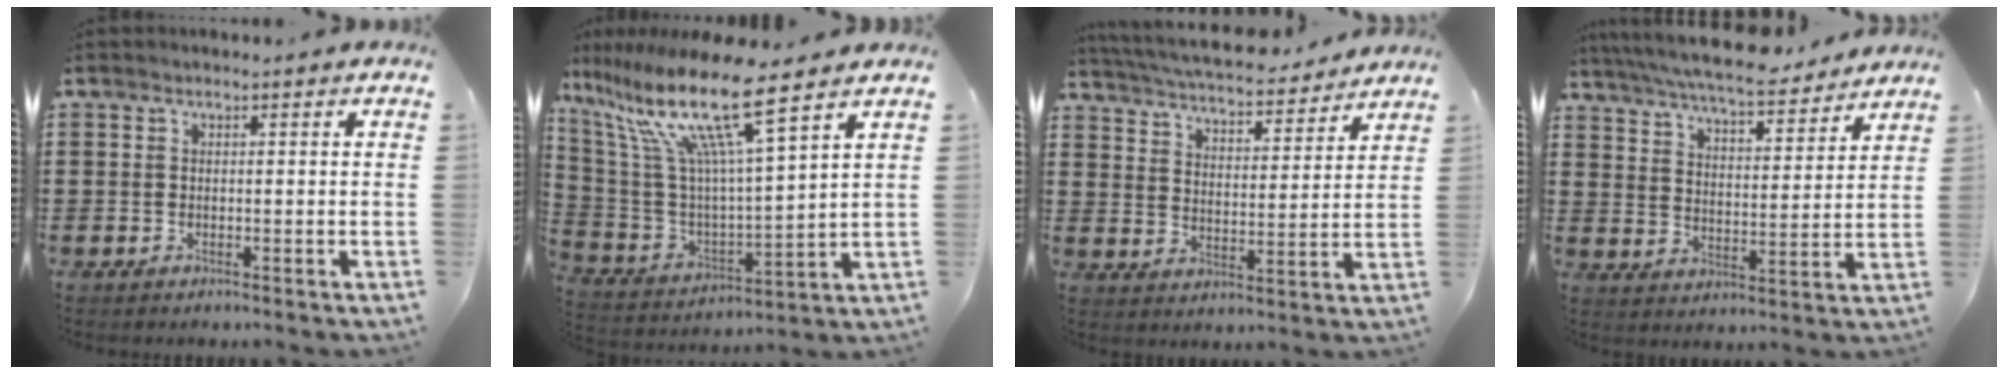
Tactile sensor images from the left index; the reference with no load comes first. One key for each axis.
{"total": 14.1, "fx": 9.8, "fy": 0.9, "fz": 10.1, "tx": -0.232, "ty": -0.062, "tz": 0.158}
{"total": 5.6, "fx": 5.3, "fy": 0.1, "fz": 1.5, "tx": -0.055, "ty": -0.038, "tz": 0.089}
{"total": 7.1, "fx": 6.6, "fy": 0.0, "fz": 2.4, "tx": -0.075, "ty": -0.043, "tz": 0.114}